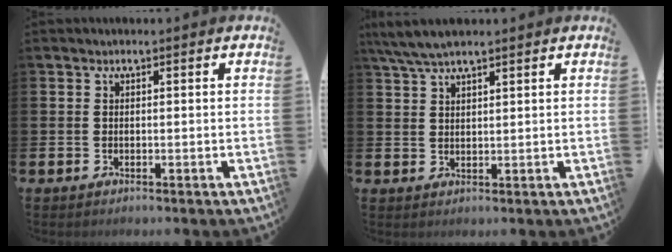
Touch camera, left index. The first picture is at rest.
{"total": 4.7, "force": [3.9, 0.9, 2.4], "torque": [-0.062, -0.003, 0.073]}